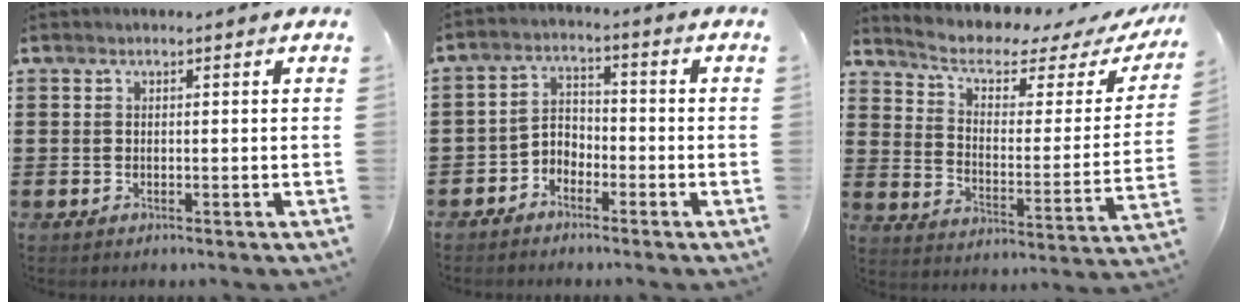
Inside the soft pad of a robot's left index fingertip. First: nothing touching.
{"total": 3.5, "force": [-3.1, 1.5, 0.5], "torque": [-0.016, 0.007, -0.069]}
{"total": 5.1, "force": [3.5, 2.0, 3.2], "torque": [-0.083, -0.022, 0.054]}